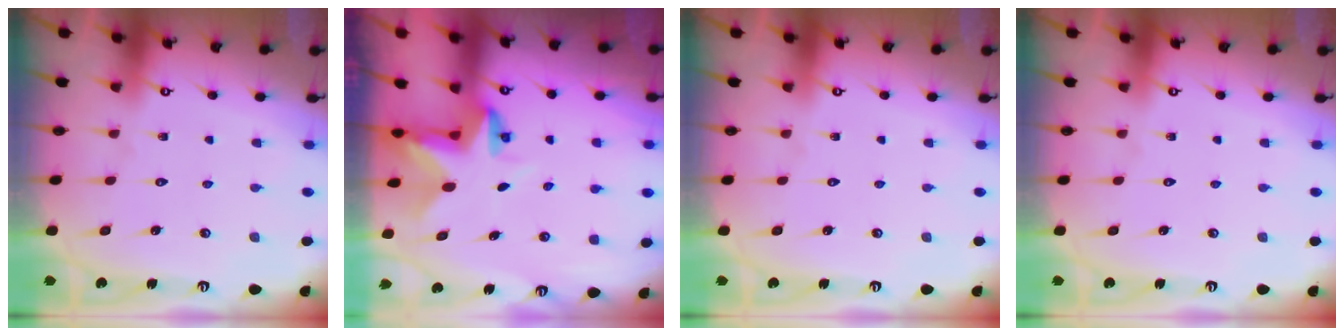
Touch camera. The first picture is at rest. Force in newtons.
{"total": 4.4, "press": 4.4, "slide": 0.5}
{"total": 0.0}
{"total": 0.0}